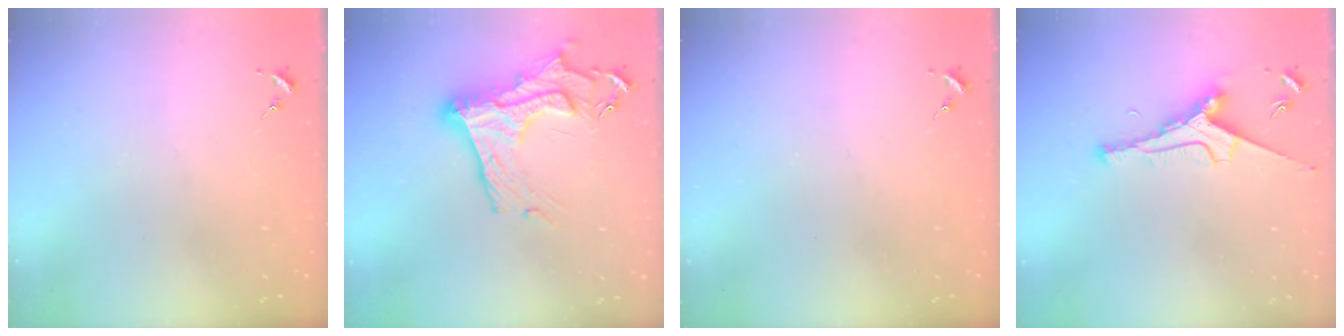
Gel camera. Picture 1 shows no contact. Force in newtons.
{"total": 17.3, "press": 17.3, "slide": 1.4}
{"total": 0.0}
{"total": 8.4, "press": 8.4, "slide": 0.9}